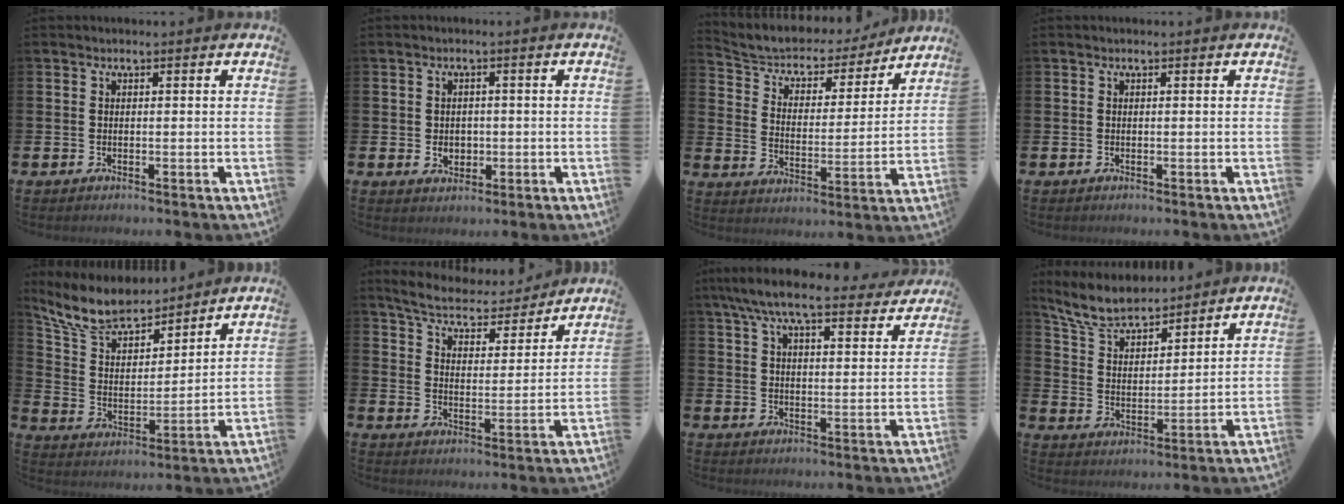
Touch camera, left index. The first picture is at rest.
{"total": 1.9, "force": [0.1, 1.7, 0.8], "torque": [-0.004, 0.002, -0.006]}
{"total": 5.7, "force": [5.2, 2.0, 1.1], "torque": [-0.049, -0.043, 0.084]}
{"total": 0.0}
{"total": 8.1, "force": [7.4, 2.3, 2.3], "torque": [-0.078, -0.041, 0.134]}
{"total": 6.3, "force": [6.1, 1.2, 1.2], "torque": [-0.053, -0.048, 0.103]}
{"total": 8.7, "force": [7.8, 1.7, 3.5], "torque": [-0.081, -0.037, 0.138]}
{"total": 7.2, "force": [6.7, 1.8, 2.0], "torque": [-0.066, -0.037, 0.120]}